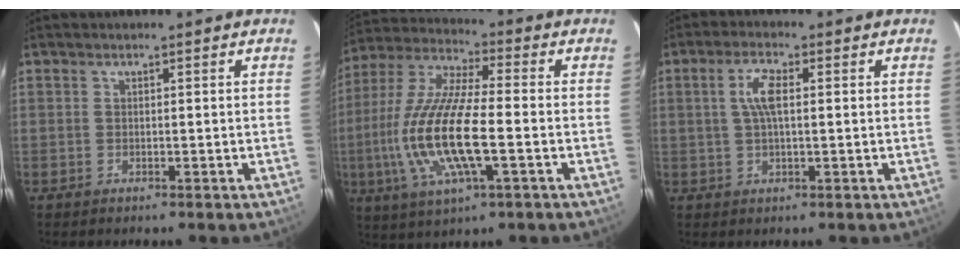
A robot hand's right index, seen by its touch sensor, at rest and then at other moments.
{"total": 17.8, "force": [-3.6, 4.5, 16.9], "torque": [-0.352, -0.010, -0.072]}
{"total": 4.9, "force": [0.9, 1.7, 4.5], "torque": [-0.089, 0.009, 0.018]}